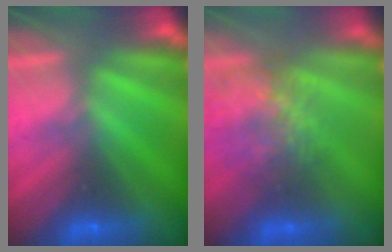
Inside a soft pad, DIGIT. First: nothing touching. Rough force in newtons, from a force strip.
{"total": 7.8}